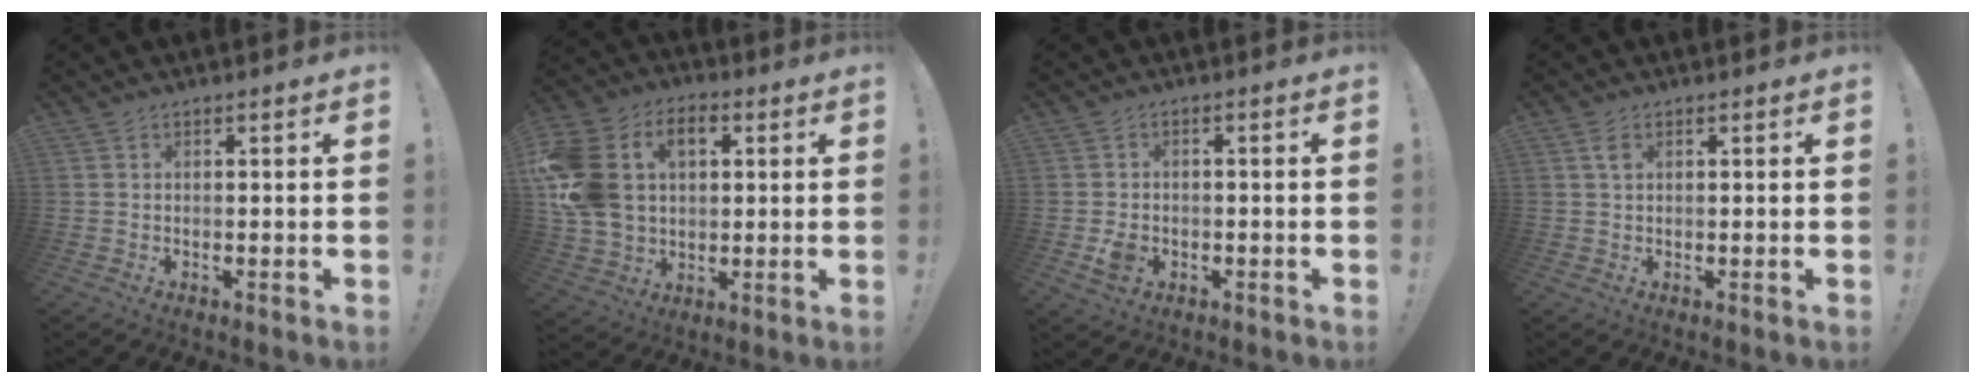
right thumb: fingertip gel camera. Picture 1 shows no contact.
{"total": 18.8, "force": [4.9, 13.7, 11.9], "torque": [-0.232, -0.006, 0.090]}
{"total": 4.1, "force": [-1.4, 3.3, 2.0], "torque": [-0.017, 0.007, -0.025]}
{"total": 2.4, "force": [1.0, 1.2, 1.8], "torque": [-0.032, -0.001, 0.017]}